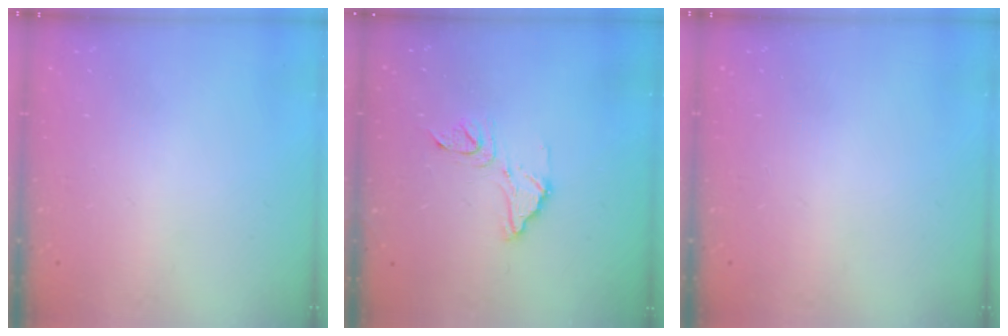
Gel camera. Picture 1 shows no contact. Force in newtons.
{"total": 11.5, "press": 11.5, "slide": 0.9}
{"total": 0.0}